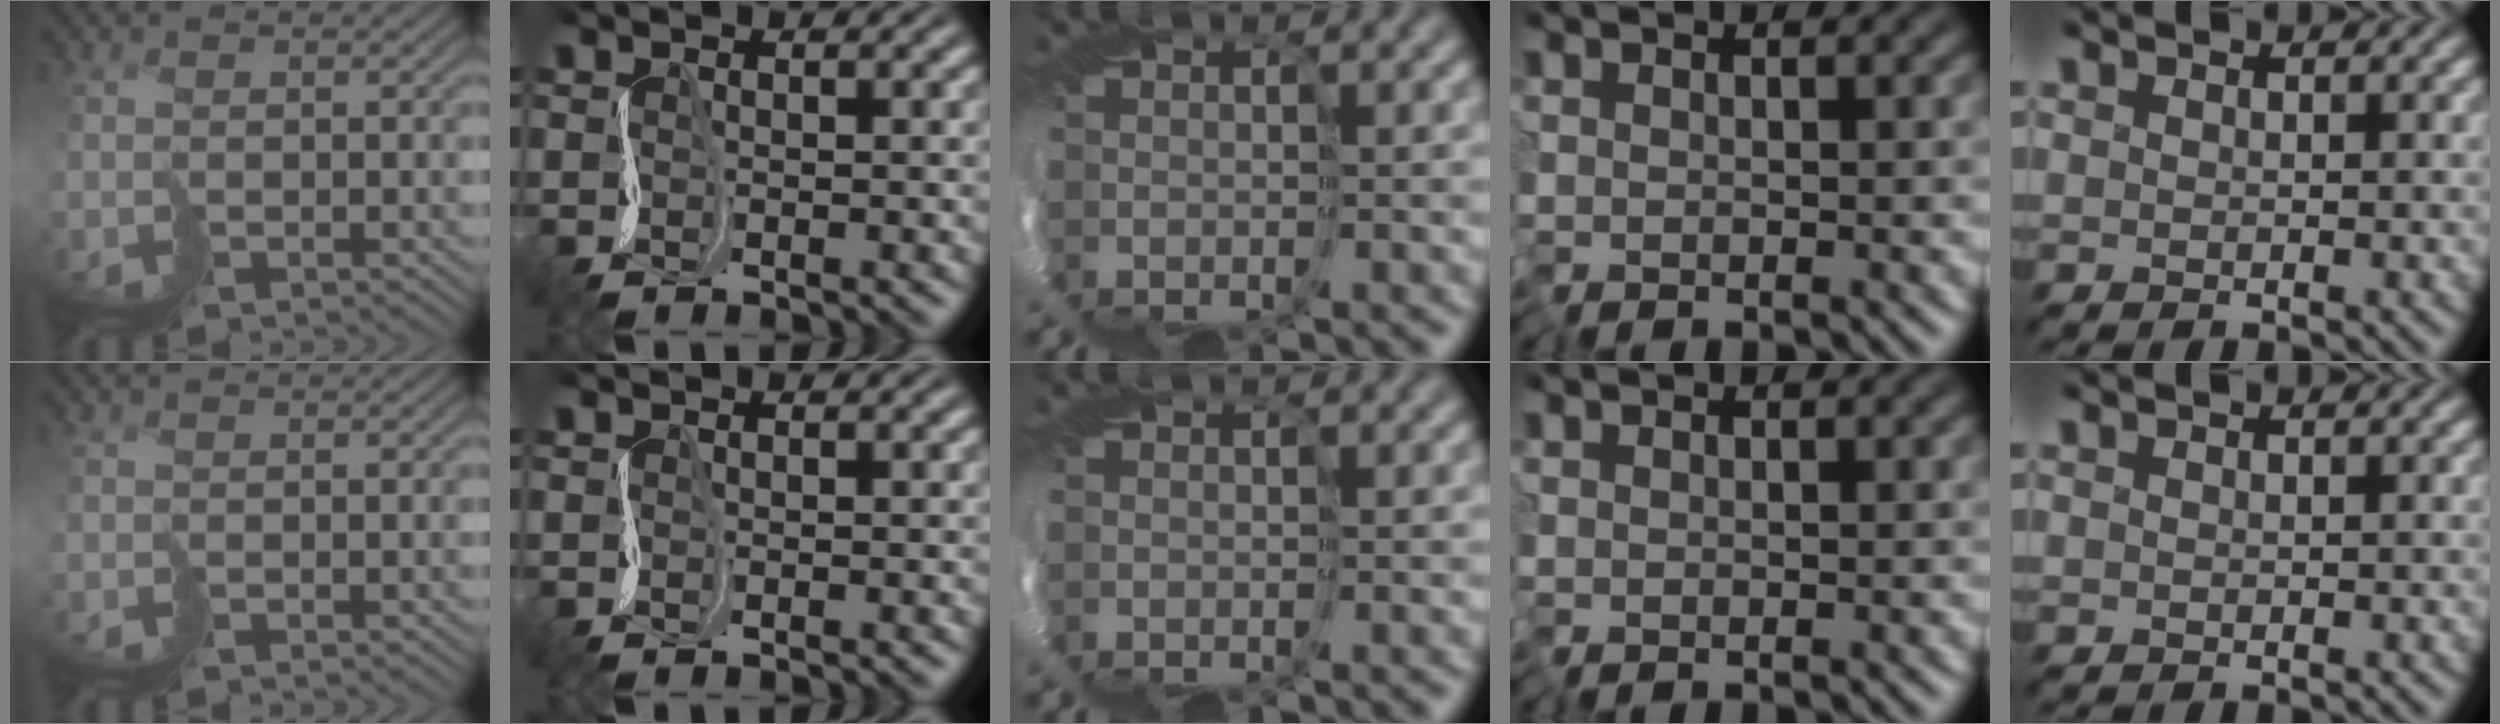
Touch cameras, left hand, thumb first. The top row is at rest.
{}